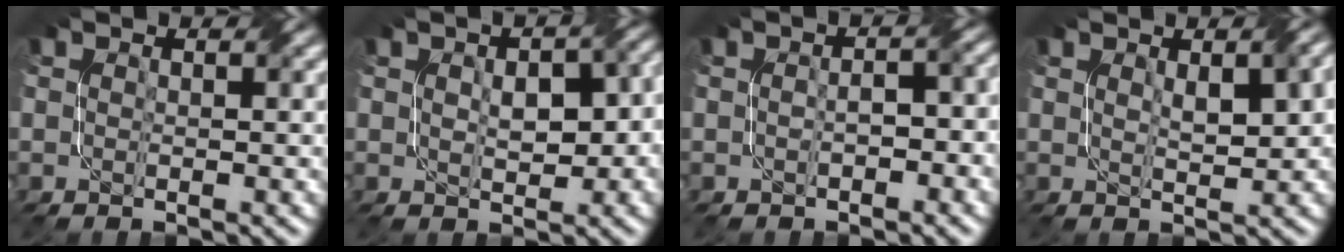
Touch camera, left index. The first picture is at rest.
{"total": 5.8, "force": [0.4, 3.3, 4.8], "torque": [-0.054, 0.007, 0.018]}
{"total": 2.9, "force": [-0.7, 1.4, 2.5], "torque": [-0.036, 0.002, -0.007]}
{"total": 3.5, "force": [1.2, 1.0, 3.1], "torque": [-0.053, 0.002, 0.024]}